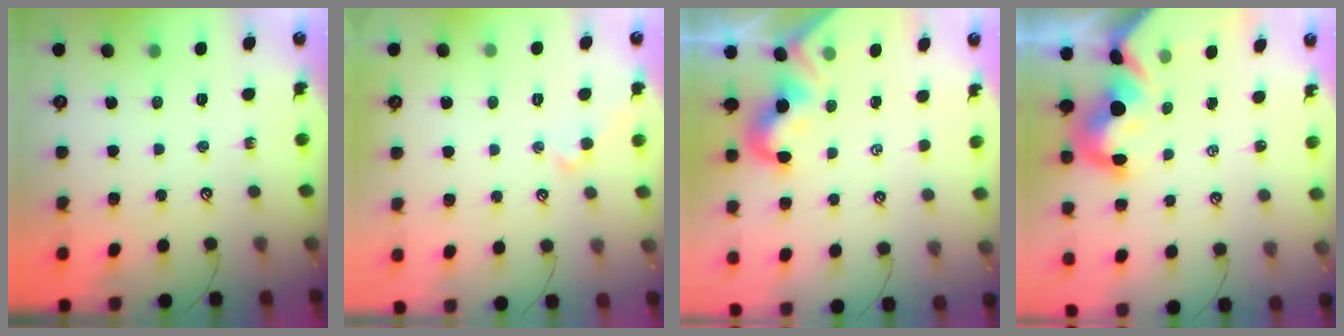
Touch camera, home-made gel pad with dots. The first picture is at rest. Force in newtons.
{"total": 2.0, "press": 2.0, "slide": 0.4}
{"total": 2.9, "press": 2.9, "slide": 0.5}
{"total": 7.3, "press": 7.2, "slide": 1.0}